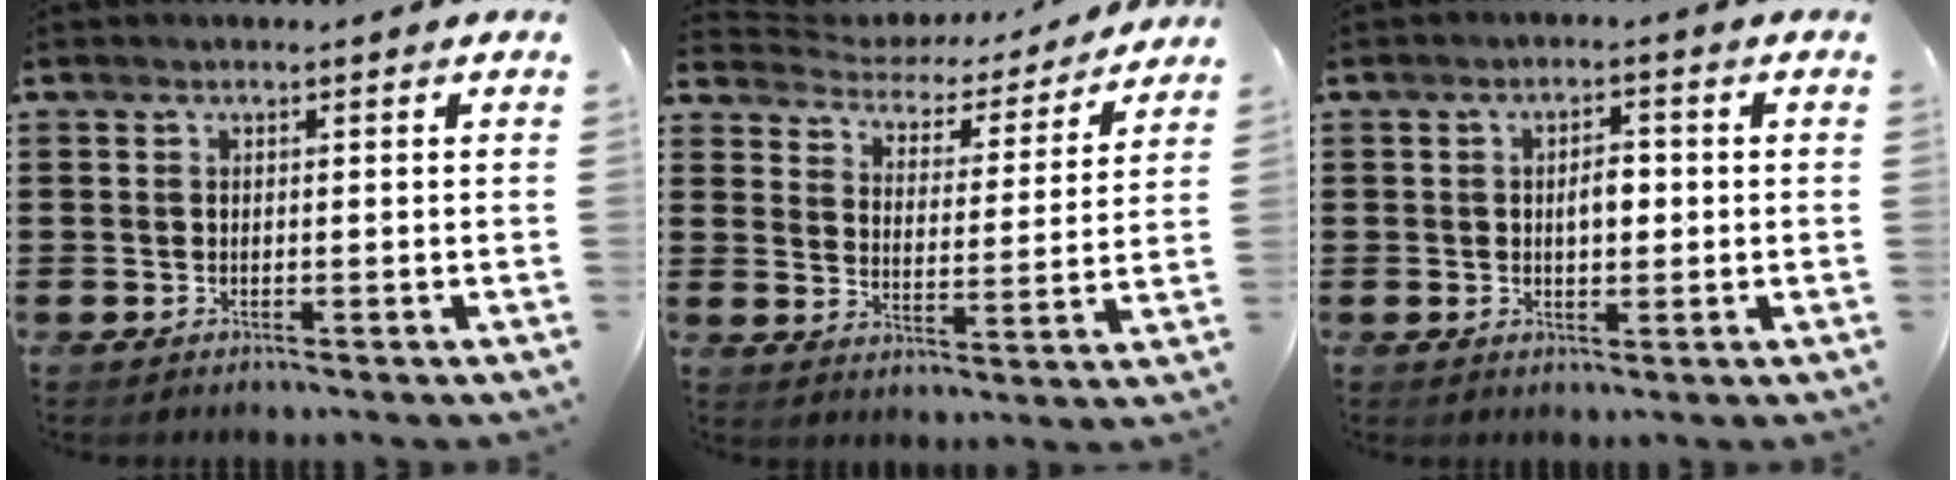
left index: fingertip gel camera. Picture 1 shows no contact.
{"total": 3.3, "force": [3.2, 0.8, 0.2], "torque": [-0.030, -0.027, 0.046]}
{"total": 3.5, "force": [0.1, 1.7, 3.0], "torque": [-0.044, 0.000, -0.006]}